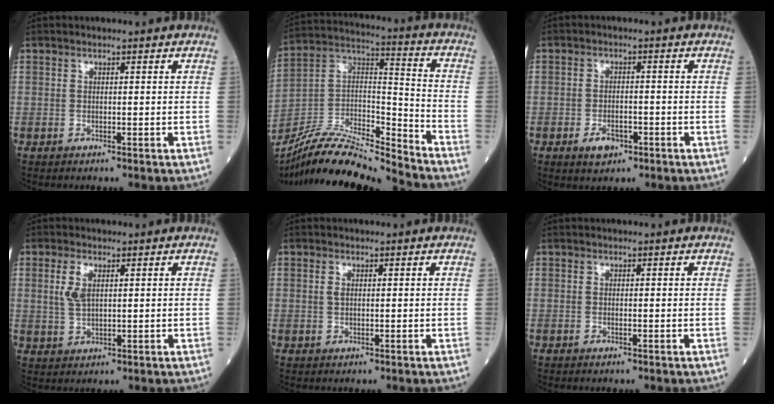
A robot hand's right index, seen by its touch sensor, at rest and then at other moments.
{"total": 18.3, "force": [-17.1, 0.8, 6.4], "torque": [-0.122, 0.026, -0.313]}
{"total": 3.6, "force": [-1.9, 1.9, 2.4], "torque": [-0.040, 0.002, -0.026]}
{"total": 3.6, "force": [1.2, 1.4, 3.0], "torque": [-0.070, 0.002, 0.029]}
{"total": 1.0, "force": [0.3, 0.5, 0.8], "torque": [-0.019, 0.001, 0.007]}
{"total": 0.0}